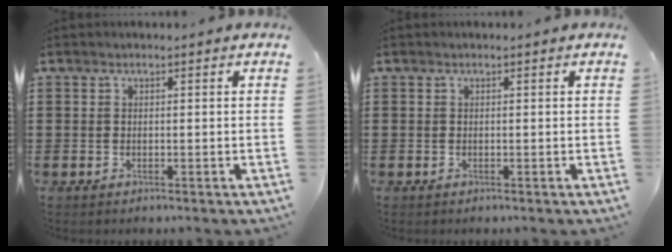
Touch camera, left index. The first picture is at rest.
{"total": 0.0}